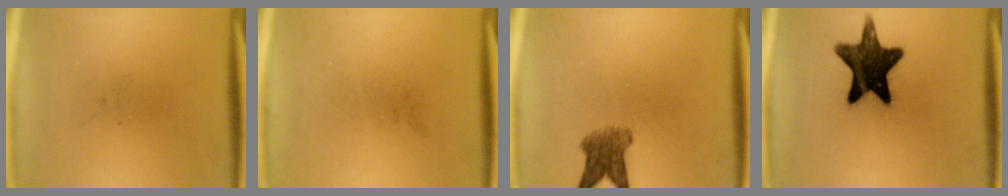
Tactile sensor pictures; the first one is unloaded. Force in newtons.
{"total": 0.0}
{"total": 4.8}
{"total": 15.3}